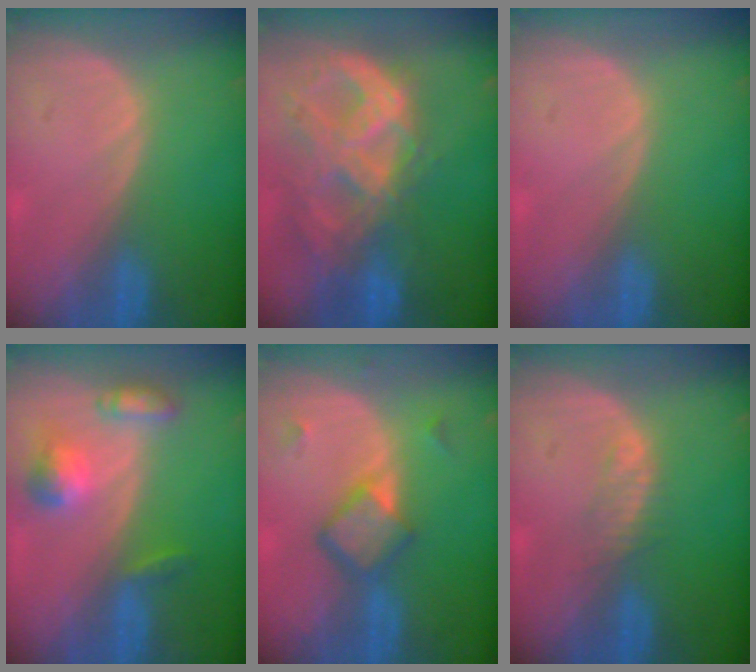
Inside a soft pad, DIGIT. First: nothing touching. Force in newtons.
{"total": 11.1, "press": 9.4, "slide": 5.9}
{"total": 0.0}
{"total": 5.8, "press": 5.4, "slide": 2.3}
{"total": 5.9, "press": 5.2, "slide": 2.8}
{"total": 1.8, "press": 1.8, "slide": 0.1}